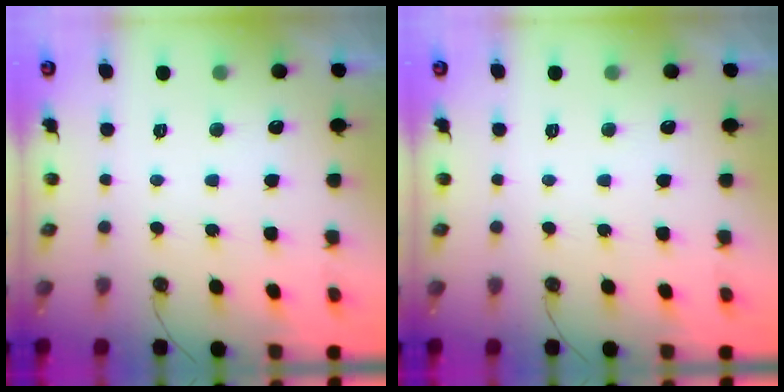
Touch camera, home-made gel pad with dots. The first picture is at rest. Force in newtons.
{"total": 0.0}